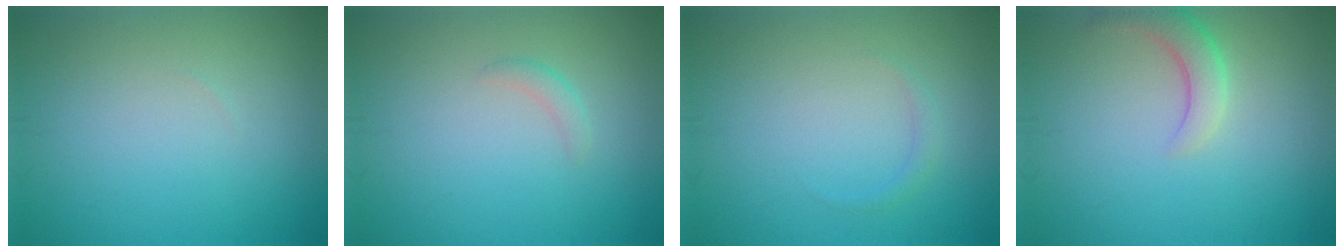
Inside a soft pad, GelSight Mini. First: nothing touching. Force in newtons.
{"total": 1.0, "press": 1.0, "slide": 0.0}
{"total": 0.8, "press": 0.8, "slide": 0.0}
{"total": 2.9, "press": 2.8, "slide": 0.3}